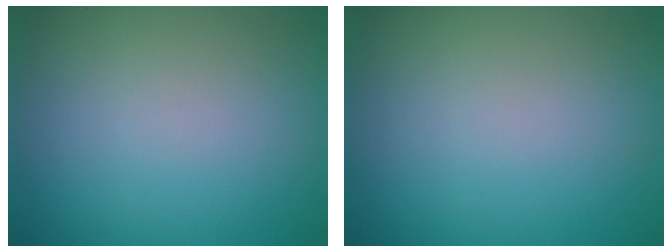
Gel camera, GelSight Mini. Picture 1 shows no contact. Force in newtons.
{"total": 0.0}